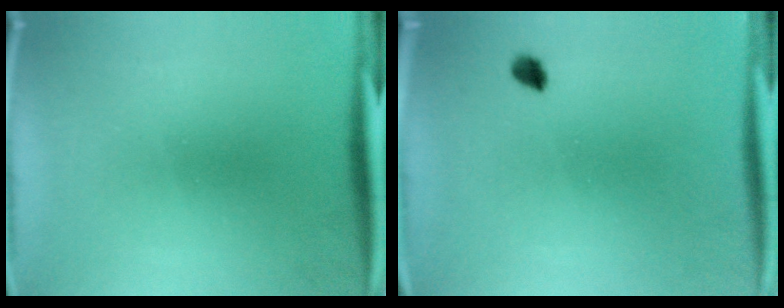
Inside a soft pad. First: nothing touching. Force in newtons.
{"total": 1.6}